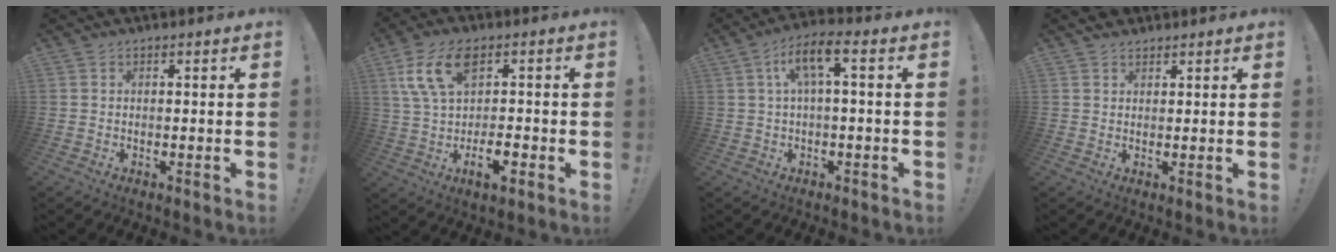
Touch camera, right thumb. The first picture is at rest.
{"total": 13.3, "force": [-0.1, 7.5, 11.0], "torque": [-0.212, 0.006, -0.001]}
{"total": 7.9, "force": [1.3, 1.8, 7.6], "torque": [-0.138, 0.007, 0.023]}
{"total": 2.4, "force": [1.9, 1.4, 0.4], "torque": [0.005, -0.012, 0.034]}